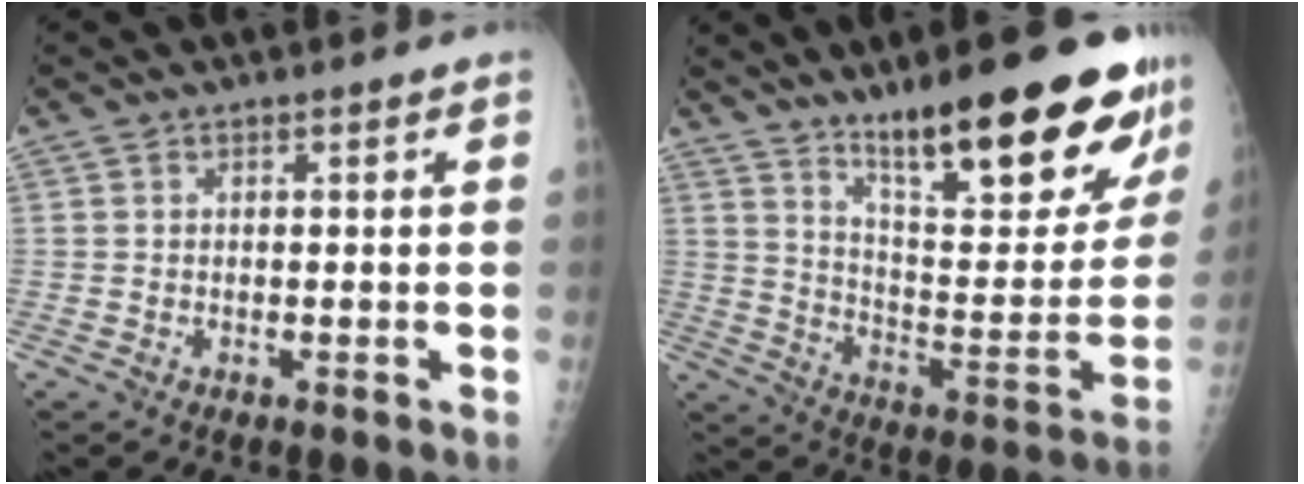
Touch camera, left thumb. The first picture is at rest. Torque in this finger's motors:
{"motor_torque": [1.50, 1.29, 0.90, -0.79, 0.22]}